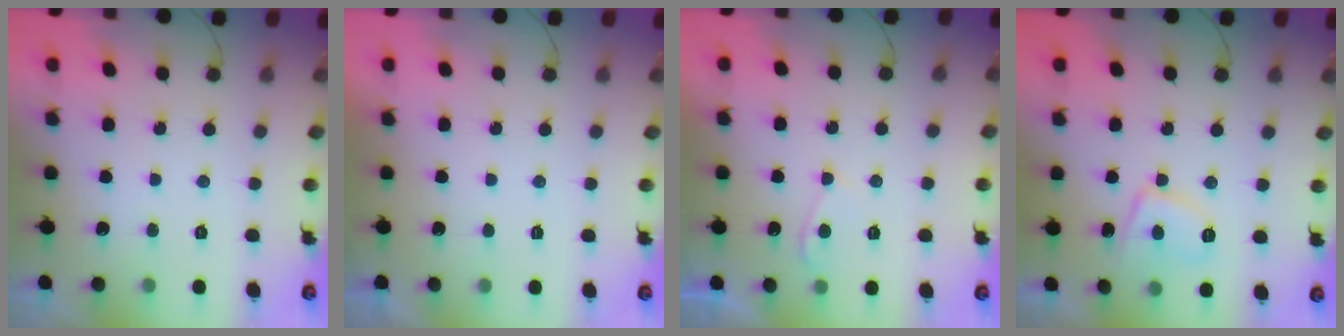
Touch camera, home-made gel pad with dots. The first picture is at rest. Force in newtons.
{"total": 2.1, "press": 2.1, "slide": 0.4}
{"total": 3.1, "press": 3.1, "slide": 0.5}
{"total": 7.3, "press": 7.3, "slide": 0.7}